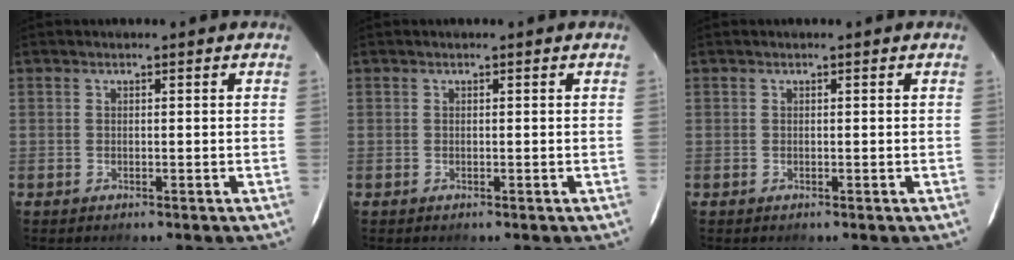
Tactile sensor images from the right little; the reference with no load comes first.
{"total": 0.0}
{"total": 0.0}